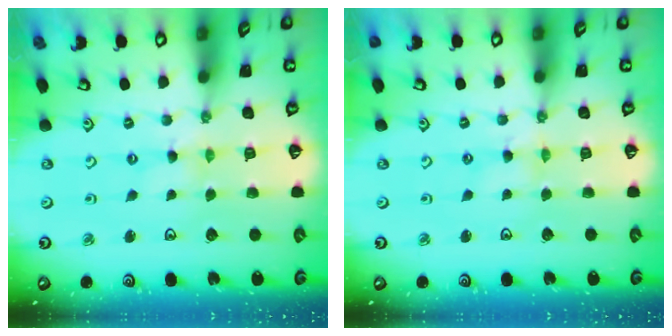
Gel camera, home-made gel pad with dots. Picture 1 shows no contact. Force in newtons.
{"total": 1.0, "press": 0.9, "slide": 0.2}